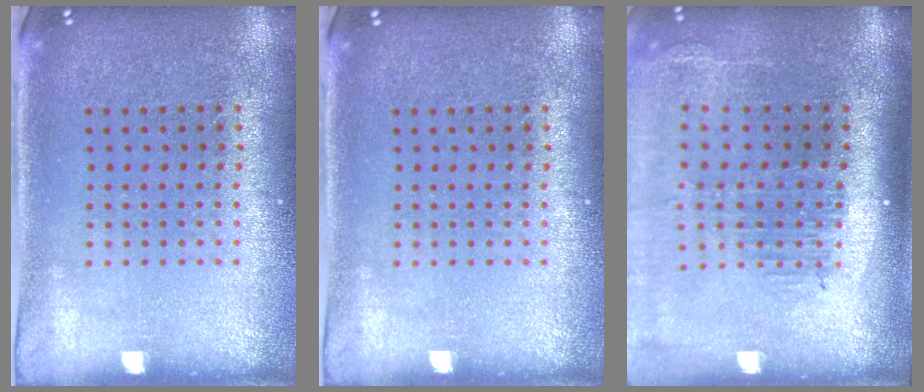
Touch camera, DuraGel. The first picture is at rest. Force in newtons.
{"total": 0.0}
{"total": 2.3, "press": 1.8, "slide": 1.3}